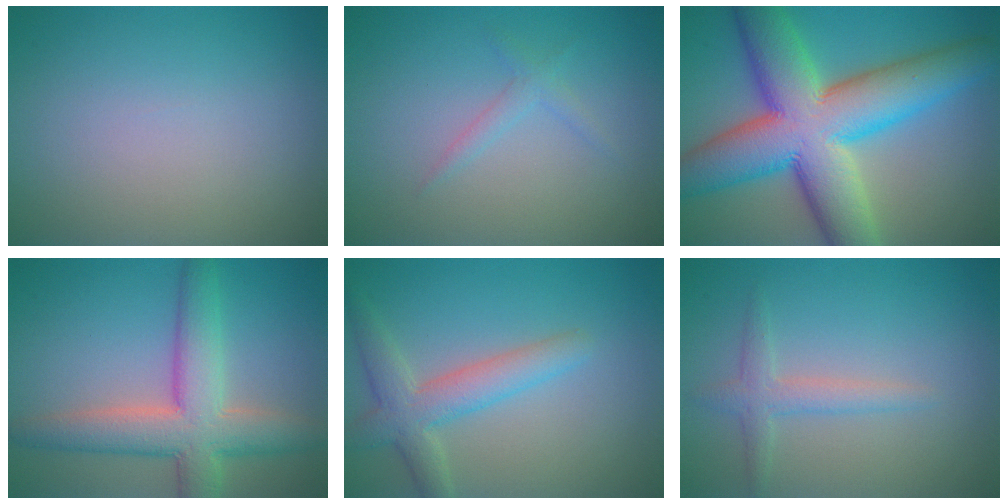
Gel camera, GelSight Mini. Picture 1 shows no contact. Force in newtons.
{"total": 1.3, "press": 1.2, "slide": 0.1}
{"total": 14.0, "press": 14.0, "slide": 0.5}
{"total": 7.1, "press": 7.1, "slide": 0.3}
{"total": 4.0, "press": 4.0, "slide": 0.3}
{"total": 1.9, "press": 1.9, "slide": 0.0}